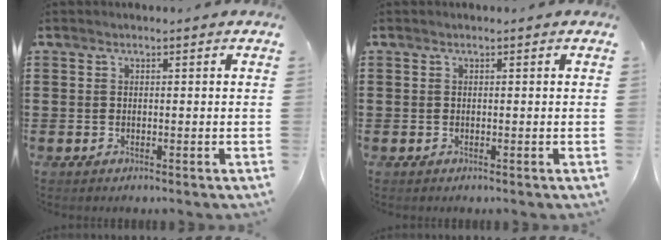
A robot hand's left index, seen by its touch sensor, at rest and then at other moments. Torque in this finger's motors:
{"motor_torque": [0.00, 0.00, 0.00, 0.00]}